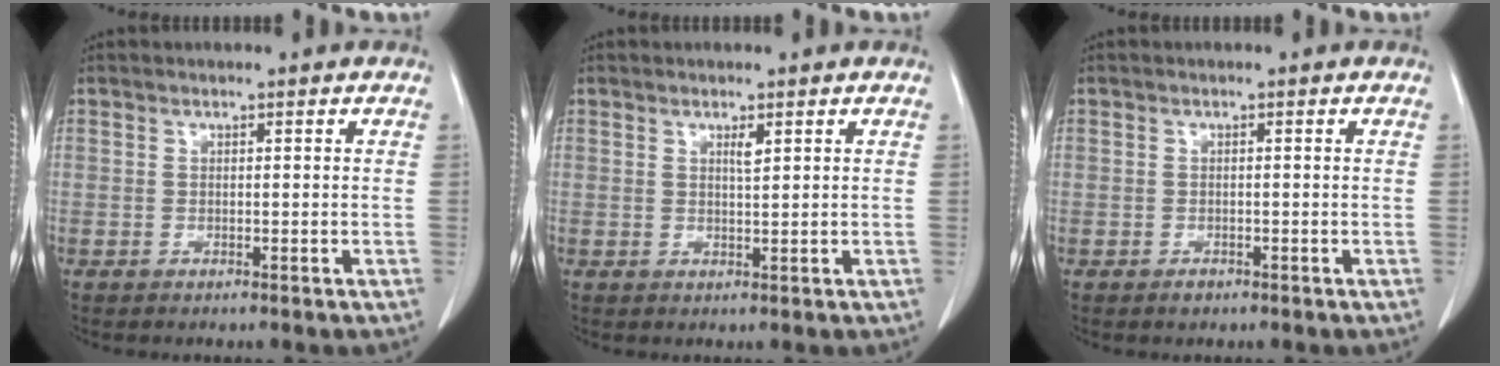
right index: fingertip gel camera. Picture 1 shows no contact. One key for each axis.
{"total": 1.3, "fx": 0.7, "fy": 0.1, "fz": 1.1, "tx": -0.023, "ty": -0.004, "tz": 0.013}
{"total": 0.9, "fx": -0.6, "fy": 0.6, "fz": 0.2, "tx": -0.004, "ty": 0.002, "tz": -0.007}